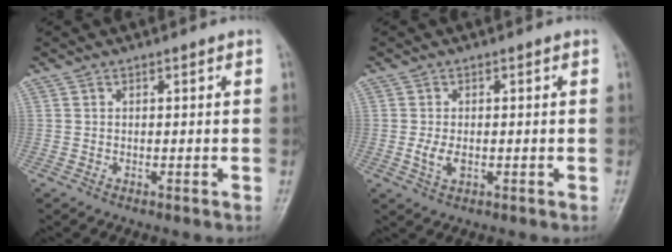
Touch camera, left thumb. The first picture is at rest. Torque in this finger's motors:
{"motor_torque": [0.11, 0.15, 0.52, 0.06, 0.01]}